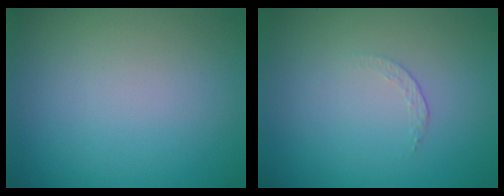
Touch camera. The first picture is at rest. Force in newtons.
{"total": 0.7, "press": 0.4, "slide": 0.6}